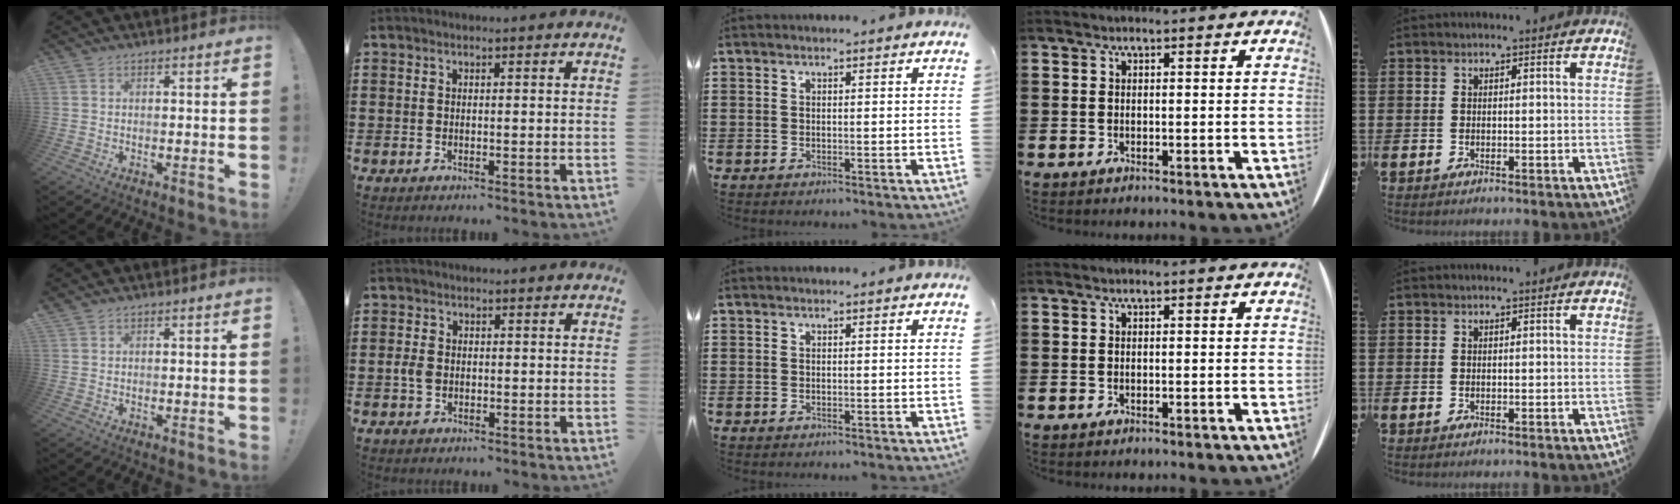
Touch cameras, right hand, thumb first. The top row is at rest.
{"thumb": {"total": 0.5, "force": [0.4, 0.1, 0.2], "torque": [0.000, -0.003, 0.008]}, "index": {"total": 2.3, "force": [-0.4, 1.6, 1.6], "torque": [-0.041, -0.003, -0.010]}}